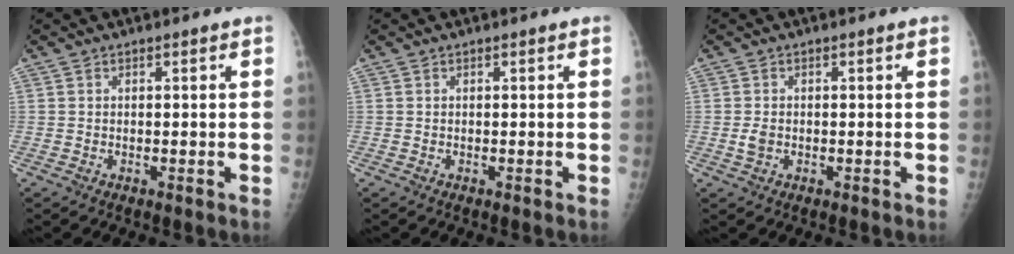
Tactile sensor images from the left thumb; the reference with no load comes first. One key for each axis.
{"total": 0.0}
{"total": 2.1, "fx": -0.4, "fy": 1.5, "fz": 1.4, "tx": -0.029, "ty": 0.002, "tz": -0.007}